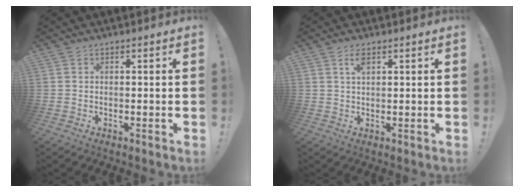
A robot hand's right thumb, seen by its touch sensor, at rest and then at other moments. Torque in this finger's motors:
{"motor_torque": [-0.06, -0.09, 0.10, 0.03, 0.00]}